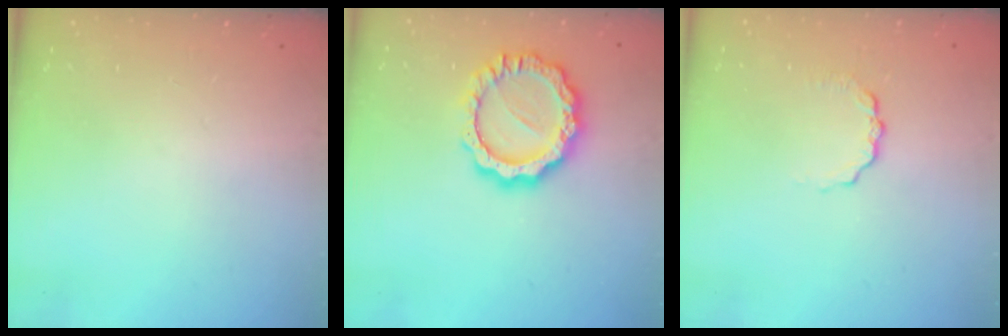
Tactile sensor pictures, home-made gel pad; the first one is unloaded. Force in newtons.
{"total": 12.8, "press": 12.8, "slide": 1.0}
{"total": 2.7, "press": 2.7, "slide": 0.3}